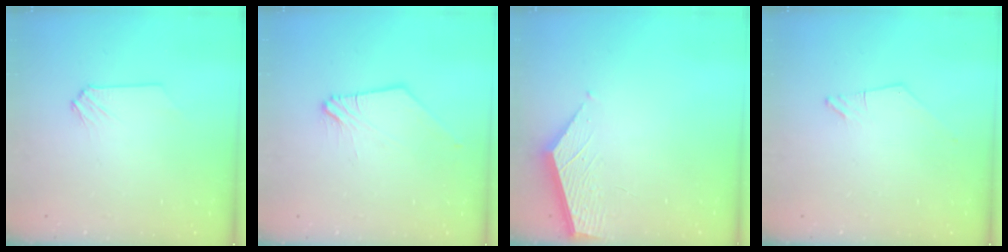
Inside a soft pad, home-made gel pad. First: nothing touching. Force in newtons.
{"total": 1.0, "press": 1.0, "slide": 0.2}
{"total": 1.9, "press": 1.9, "slide": 0.2}
{"total": 0.0}